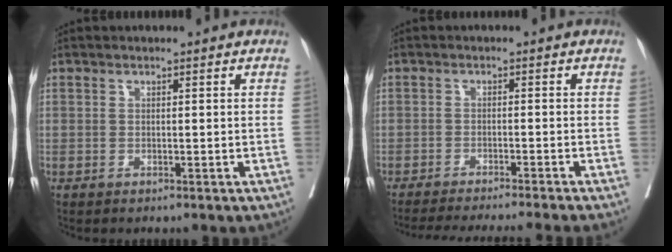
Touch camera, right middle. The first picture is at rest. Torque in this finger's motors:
{"motor_torque": [0.38, -0.47, 0.15, 0.04]}